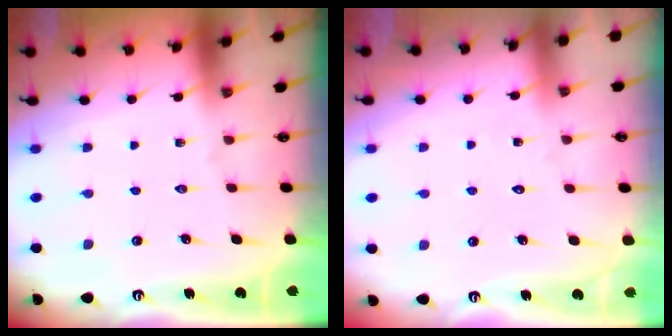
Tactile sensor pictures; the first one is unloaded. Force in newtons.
{"total": 4.8, "press": 4.8, "slide": 0.5}